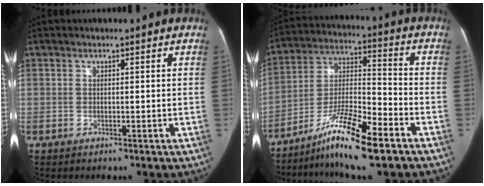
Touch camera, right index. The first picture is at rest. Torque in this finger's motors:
{"motor_torque": [1.17, -0.97, 0.31, 0.07]}